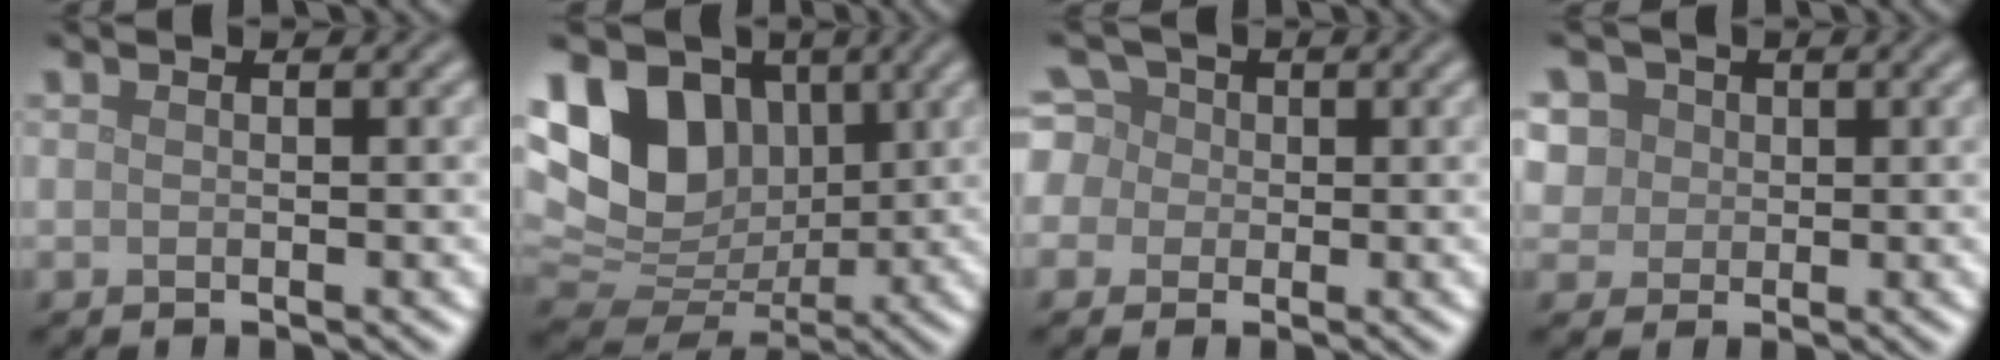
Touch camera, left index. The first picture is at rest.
{"total": 10.4, "force": [3.1, 7.7, 6.3], "torque": [-0.120, 0.011, 0.046]}
{"total": 5.3, "force": [0.8, 4.8, 2.0], "torque": [-0.037, 0.038, -0.022]}
{"total": 6.0, "force": [2.9, 4.7, 2.5], "torque": [-0.049, 0.018, 0.027]}